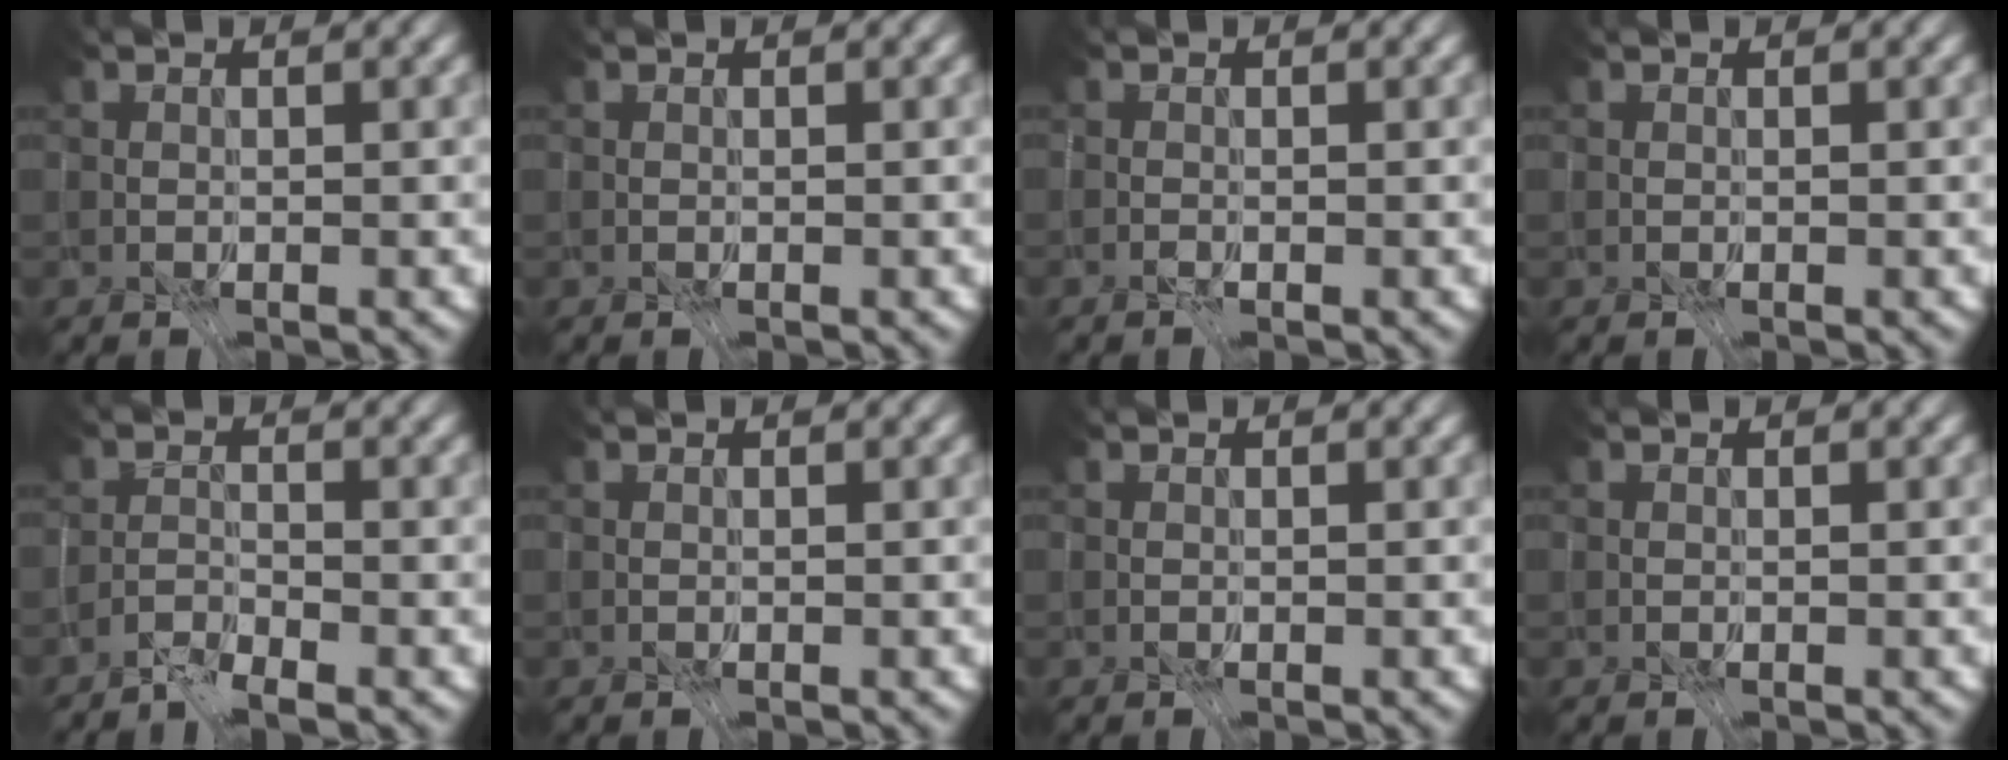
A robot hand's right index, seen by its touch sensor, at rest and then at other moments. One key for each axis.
{"total": 0.0}
{"total": 0.7, "fx": -0.1, "fy": 0.4, "fz": 0.5, "tx": -0.004, "ty": -0.003, "tz": -0.014}
{"total": 0.0}
{"total": 4.0, "fx": -3.3, "fy": -1.9, "fz": -1.0, "tx": 0.048, "ty": -0.020, "tz": -0.058}
{"total": 0.0}
{"total": 0.0}
{"total": 0.0}